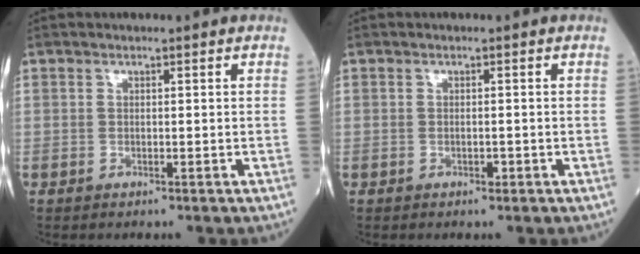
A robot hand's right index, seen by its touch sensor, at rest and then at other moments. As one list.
[{"total": 0.7, "force": [-0.4, 0.4, 0.5], "torque": [-0.011, 0.000, -0.004]}]